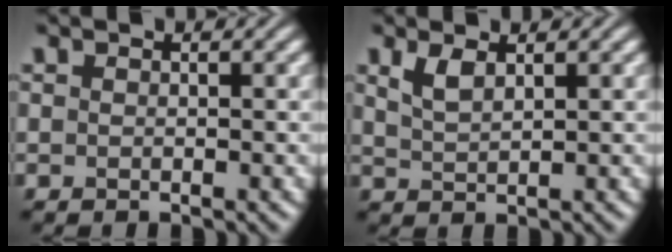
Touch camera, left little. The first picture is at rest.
{"total": 1.9, "force": [1.2, 0.6, 1.3], "torque": [-0.031, 0.000, 0.028]}